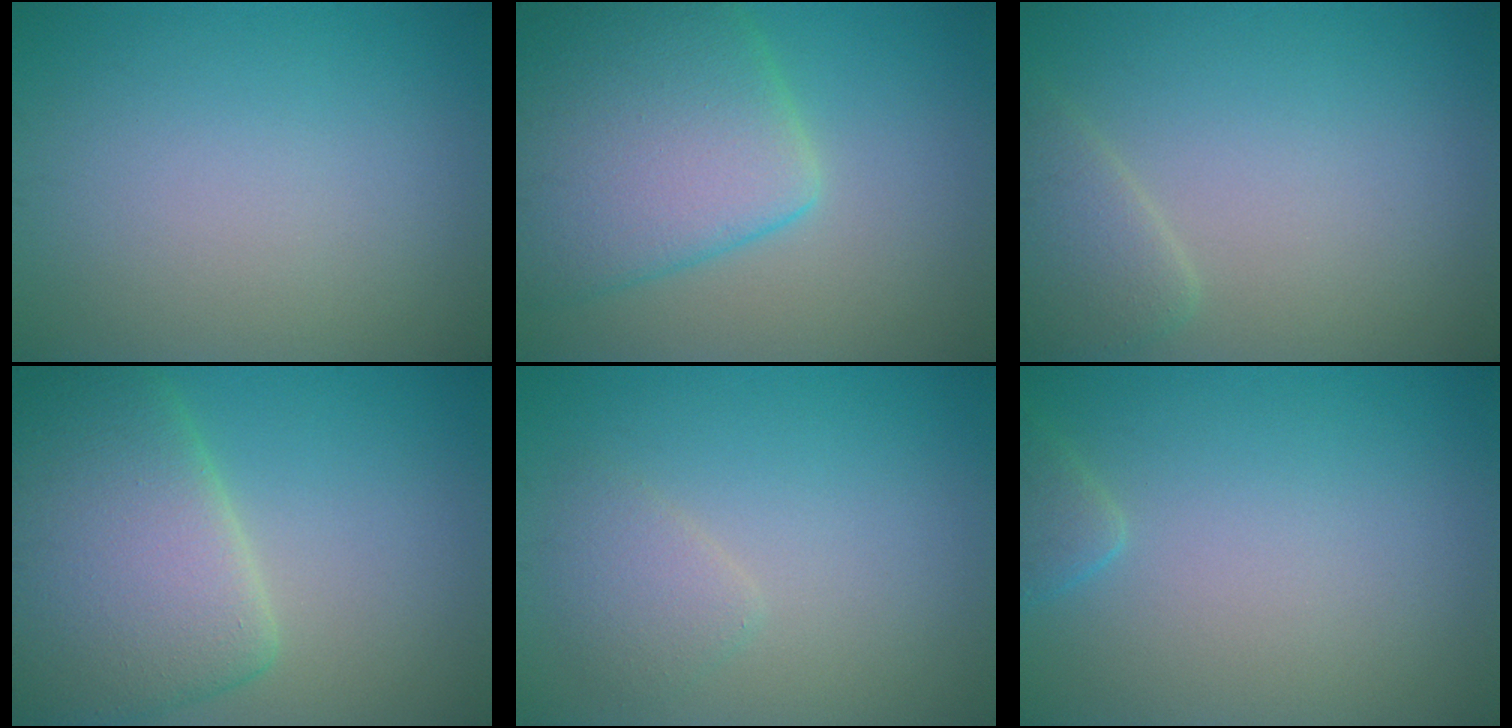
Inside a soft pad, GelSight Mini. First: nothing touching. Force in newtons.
{"total": 9.6, "press": 9.6, "slide": 0.6}
{"total": 2.4, "press": 2.4, "slide": 0.2}
{"total": 9.2, "press": 9.2, "slide": 0.8}
{"total": 1.7, "press": 1.7, "slide": 0.2}
{"total": 1.4, "press": 1.4, "slide": 0.2}